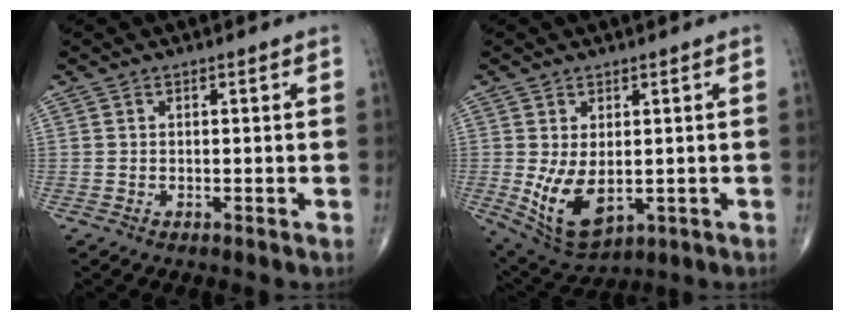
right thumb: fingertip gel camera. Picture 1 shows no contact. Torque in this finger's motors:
{"motor_torque": [-0.22, 0.62, 0.92, 0.14, 0.28]}